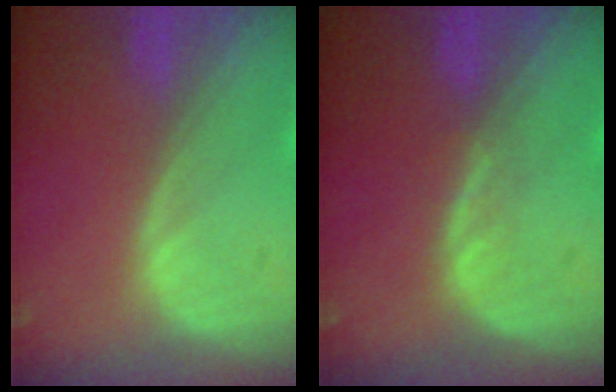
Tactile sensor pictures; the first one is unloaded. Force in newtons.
{"total": 1.5, "press": 1.5, "slide": 0.2}